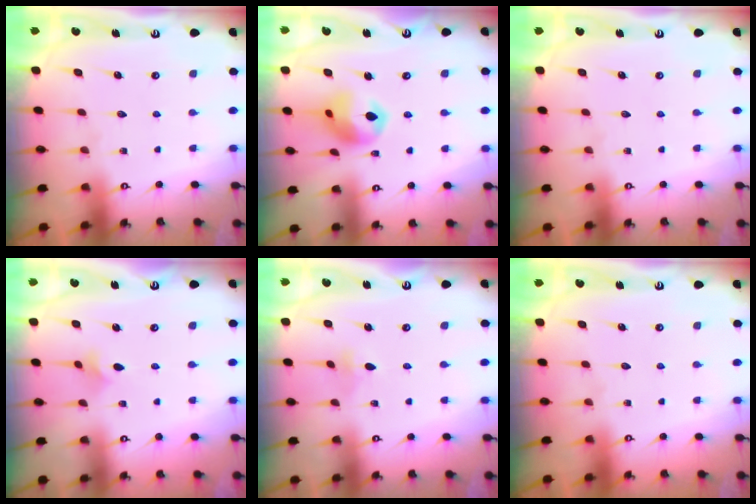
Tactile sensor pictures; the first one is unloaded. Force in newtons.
{"total": 11.7, "press": 11.6, "slide": 1.5}
{"total": 0.0}
{"total": 2.9, "press": 2.8, "slide": 0.7}
{"total": 2.4, "press": 2.3, "slide": 0.7}
{"total": 0.0}